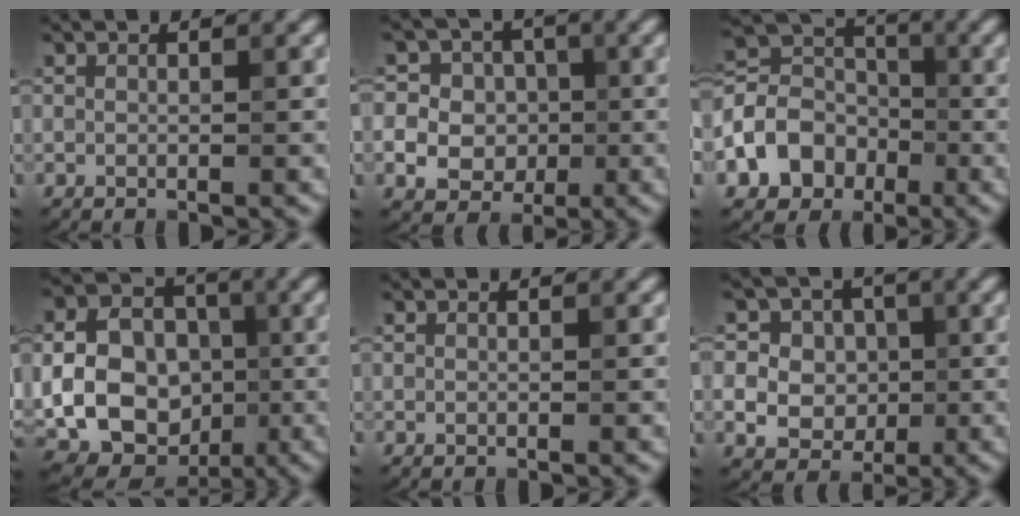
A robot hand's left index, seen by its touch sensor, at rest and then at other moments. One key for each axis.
{"total": 8.2, "fx": -0.5, "fy": 7.6, "fz": 3.0, "tx": -0.055, "ty": 0.026, "tz": -0.035}
{"total": 6.5, "fx": -2.6, "fy": 5.2, "fz": 2.9, "tx": -0.055, "ty": 0.004, "tz": -0.064}
{"total": 13.3, "fx": -2.1, "fy": 10.8, "fz": 7.6, "tx": -0.141, "ty": -0.015, "tz": -0.043}
{"total": 0.0}
{"total": 8.7, "fx": 1.0, "fy": 7.8, "fz": 3.6, "tx": -0.072, "ty": 0.036, "tz": -0.004}